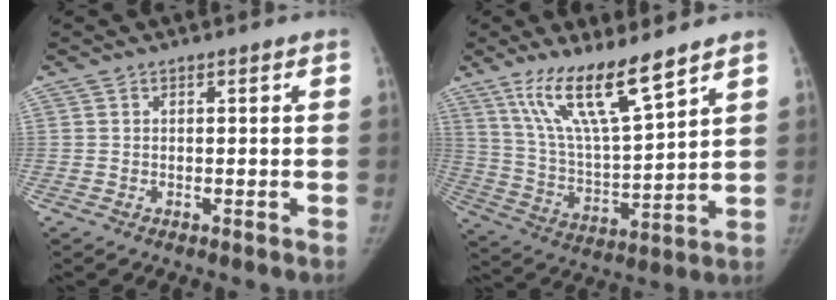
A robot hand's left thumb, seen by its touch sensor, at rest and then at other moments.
{"total": 15.0, "force": [10.3, 2.6, 10.6], "torque": [-0.187, -0.060, 0.207]}